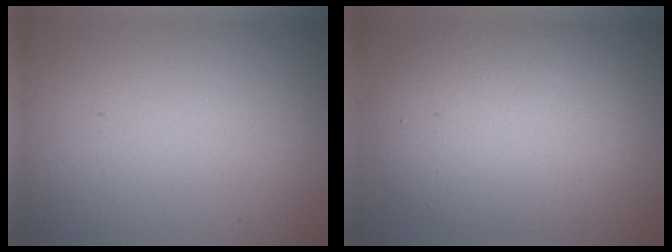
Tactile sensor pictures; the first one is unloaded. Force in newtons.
{"total": 7.5, "press": 7.5, "slide": 0.4}